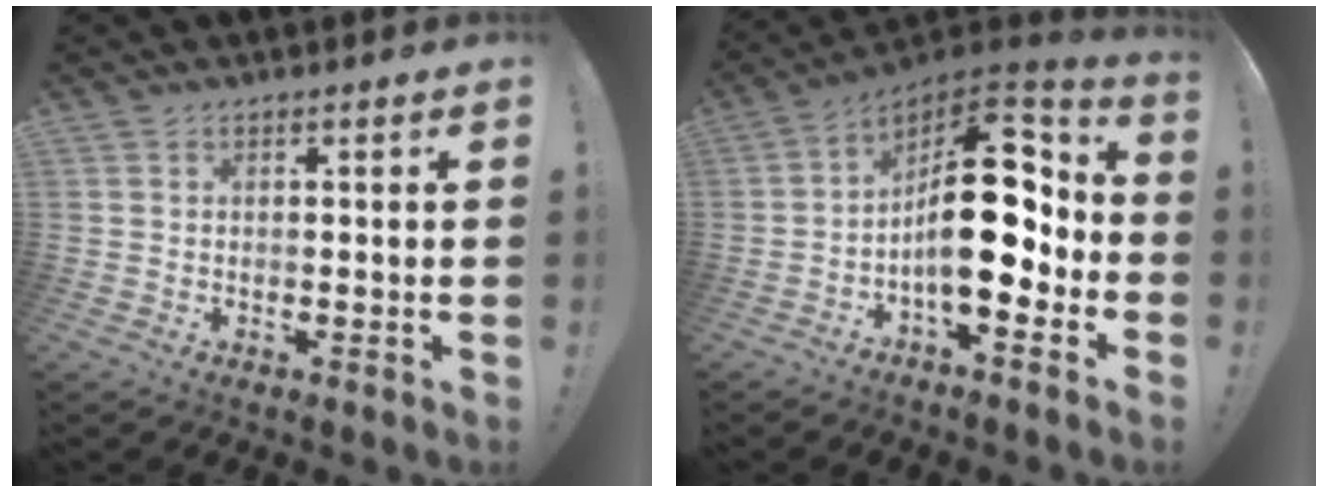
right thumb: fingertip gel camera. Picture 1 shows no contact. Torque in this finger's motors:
{"motor_torque": [0.65, 1.10, 1.83, -0.94, 0.32]}